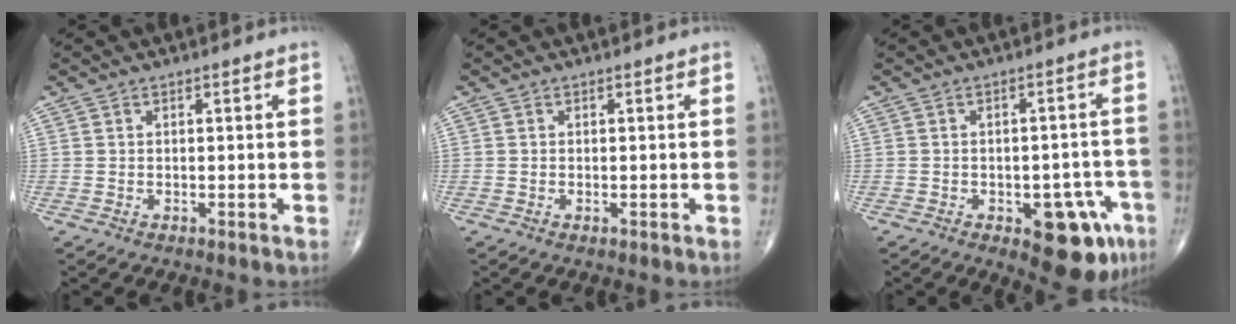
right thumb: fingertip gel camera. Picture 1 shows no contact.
{"total": 0.0}
{"total": 11.8, "force": [-5.4, 5.5, 8.9], "torque": [-0.071, 0.028, -0.059]}